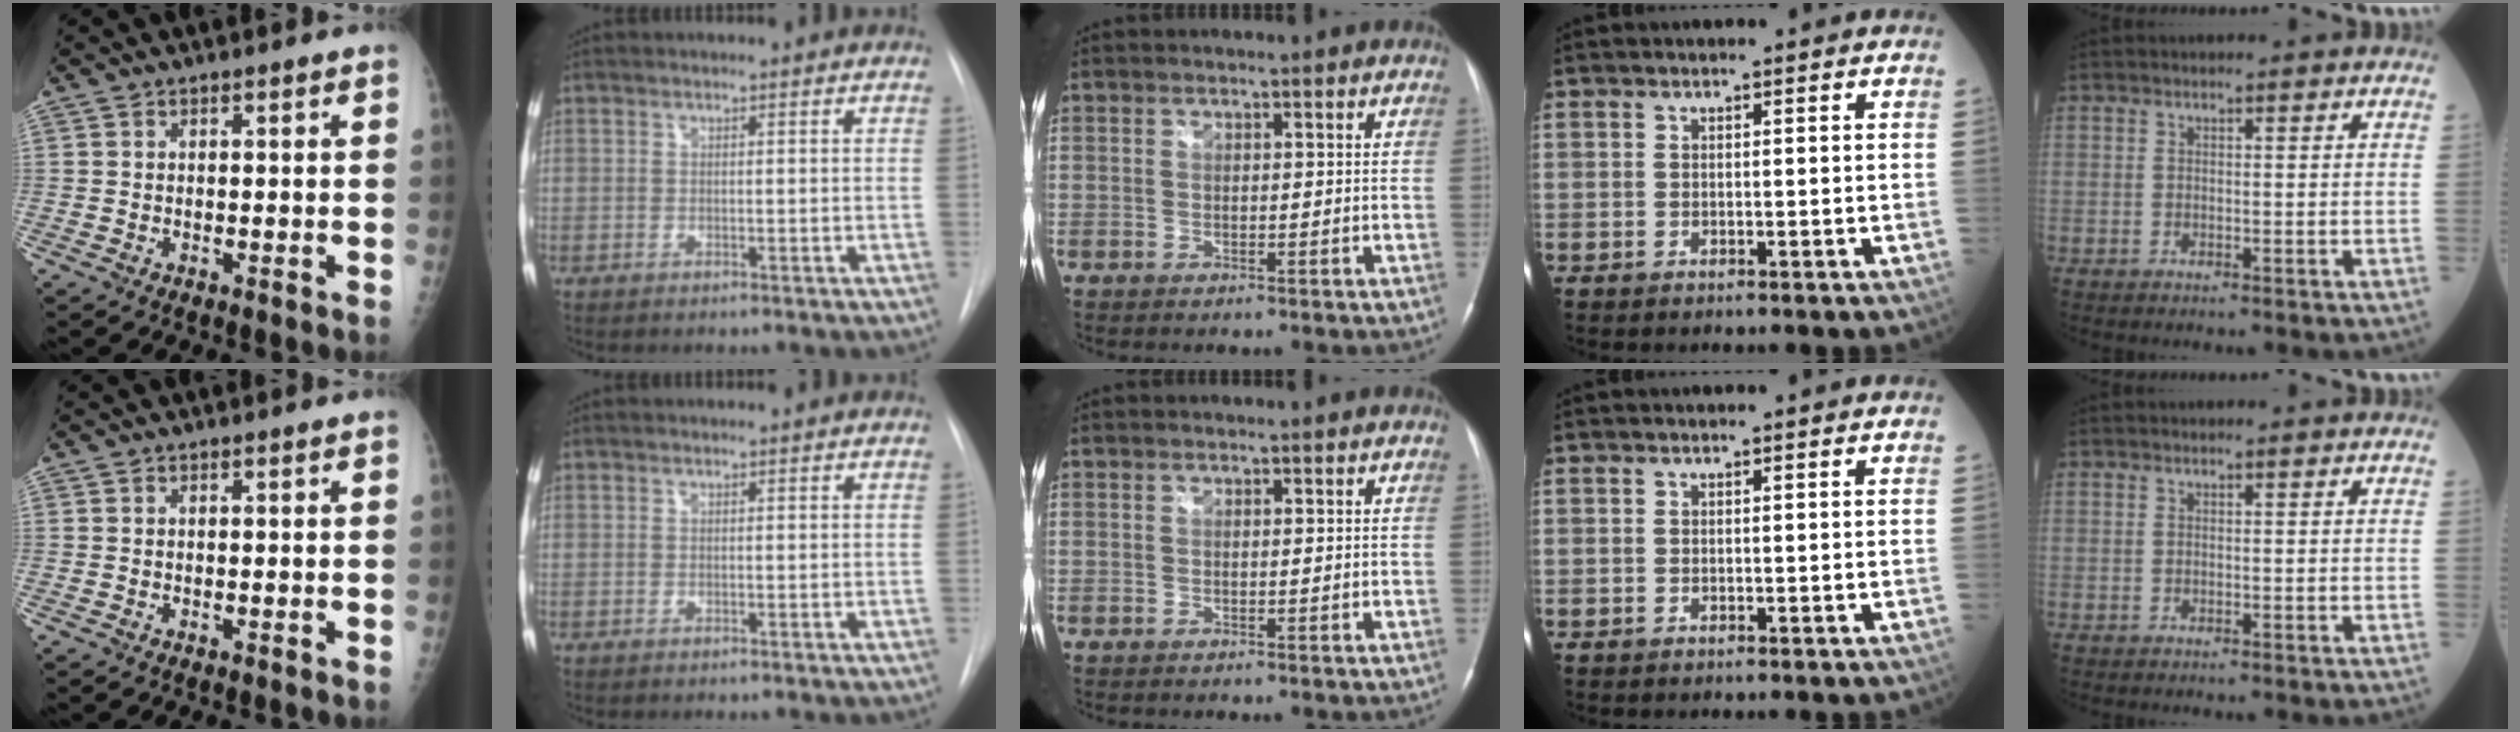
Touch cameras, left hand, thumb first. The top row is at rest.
{}